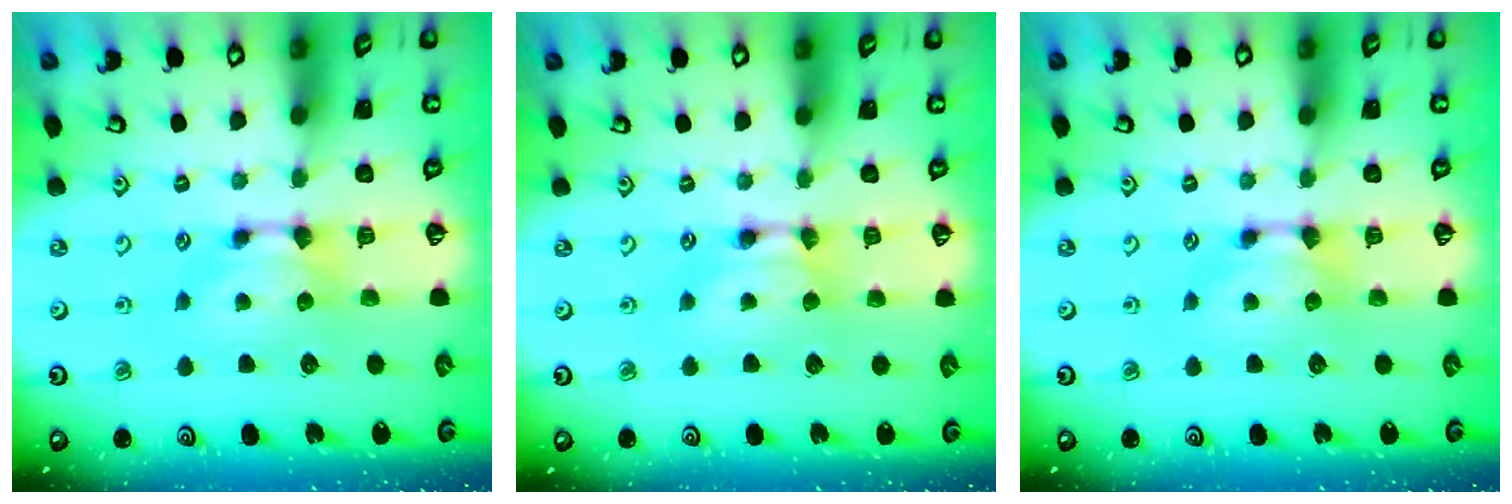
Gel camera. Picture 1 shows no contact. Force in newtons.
{"total": 1.5, "press": 1.5, "slide": 0.2}
{"total": 0.0}